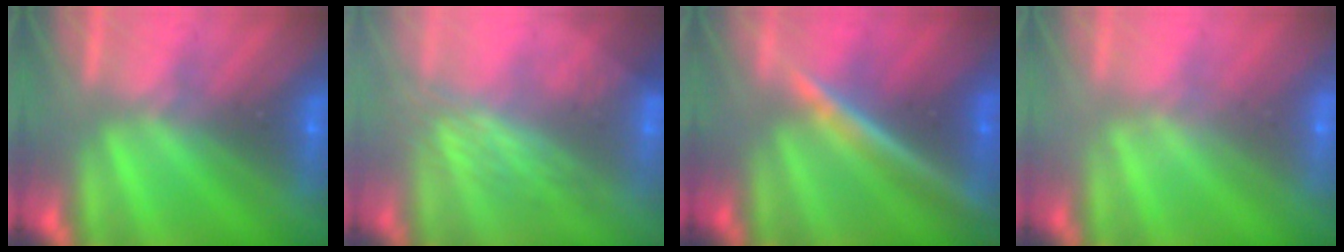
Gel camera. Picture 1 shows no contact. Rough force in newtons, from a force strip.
{"total": 2.8}
{"total": 4.5}
{"total": 1.9}